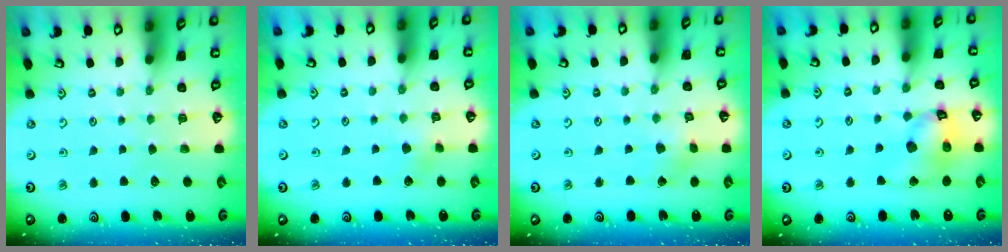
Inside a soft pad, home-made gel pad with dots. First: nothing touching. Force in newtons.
{"total": 3.9, "press": 3.7, "slide": 0.9}
{"total": 2.1, "press": 2.1, "slide": 0.1}
{"total": 14.4, "press": 14.3, "slide": 2.2}